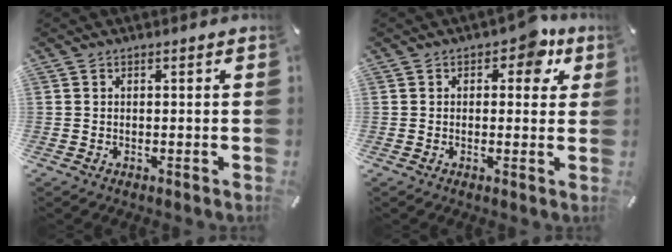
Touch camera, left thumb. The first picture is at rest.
{"total": 6.5, "force": [2.9, 3.8, 4.5], "torque": [-0.034, -0.011, 0.039]}